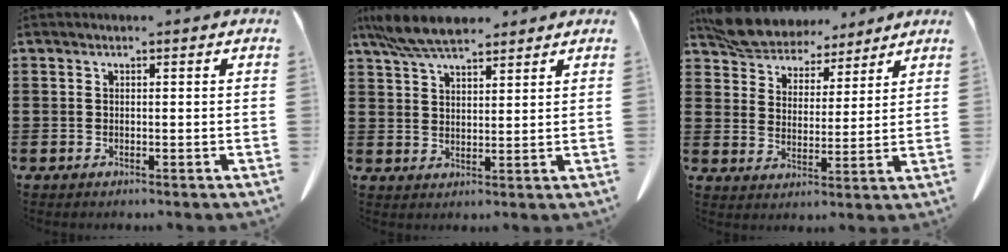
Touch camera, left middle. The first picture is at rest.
{"total": 7.0, "force": [6.0, 1.6, 3.3], "torque": [-0.080, -0.012, 0.115]}
{"total": 6.7, "force": [6.3, 2.2, 0.8], "torque": [-0.050, -0.025, 0.119]}